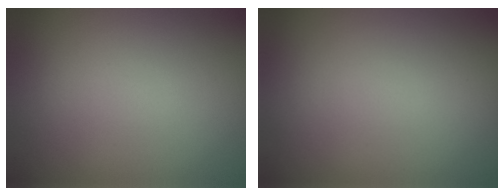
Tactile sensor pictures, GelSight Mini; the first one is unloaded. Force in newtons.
{"total": 0.0}